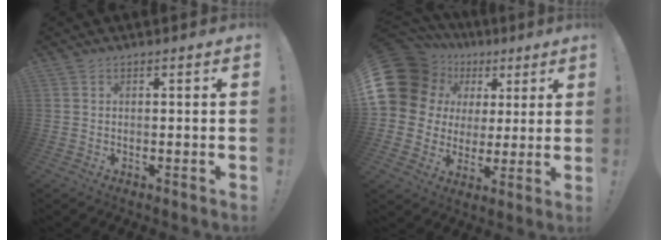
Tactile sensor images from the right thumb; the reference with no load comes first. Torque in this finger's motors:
{"motor_torque": [1.98, 3.03, 0.93, -0.58, 0.44]}